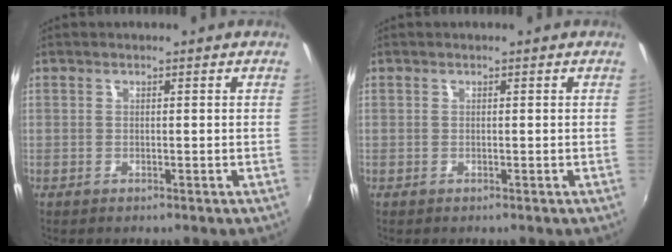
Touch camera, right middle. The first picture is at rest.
{"total": 0.0}